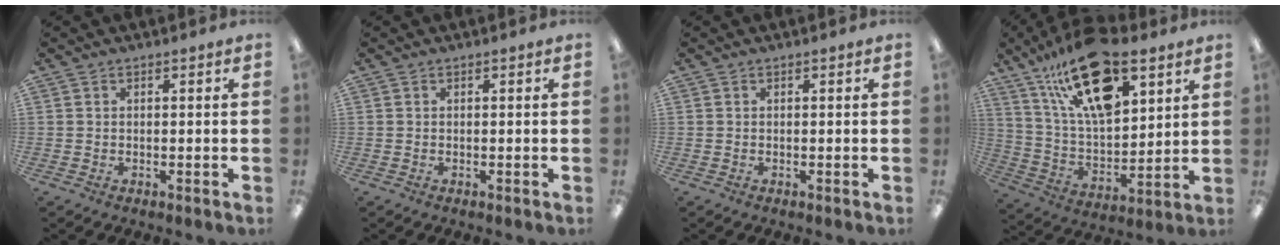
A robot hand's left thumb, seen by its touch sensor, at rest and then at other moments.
{"total": 0.0}
{"total": 0.0}
{"total": 23.2, "force": [13.9, 10.1, 15.6], "torque": [-0.275, -0.062, 0.241]}